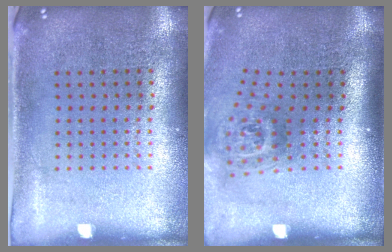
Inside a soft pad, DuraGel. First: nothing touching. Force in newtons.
{"total": 1.8, "press": 1.2, "slide": 1.4}